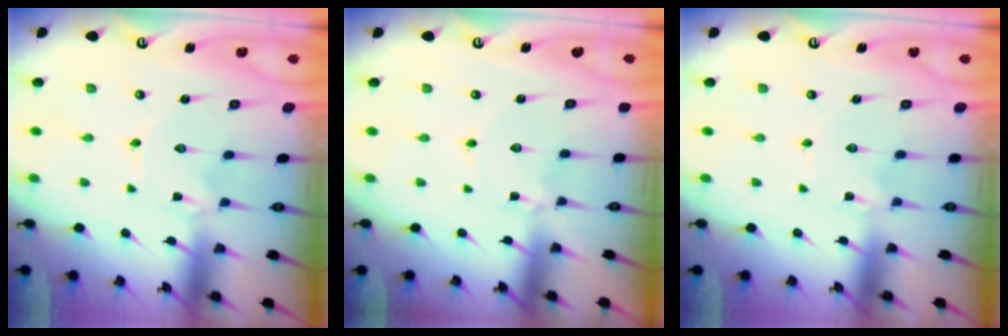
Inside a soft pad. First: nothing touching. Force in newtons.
{"total": 1.6, "press": 1.6, "slide": 0.2}
{"total": 1.1, "press": 1.1, "slide": 0.2}